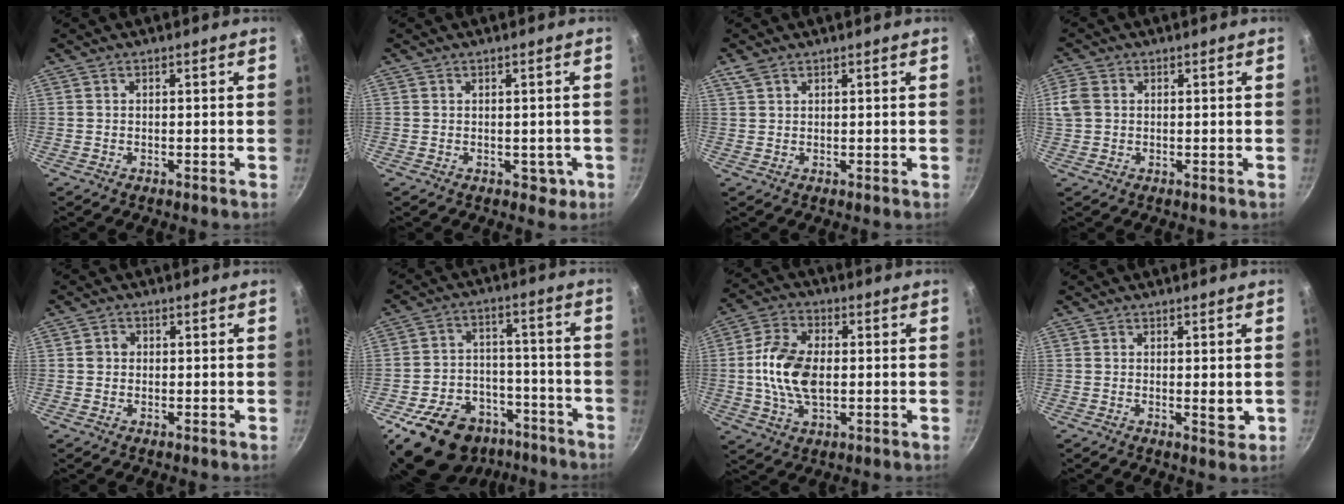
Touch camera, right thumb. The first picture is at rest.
{"total": 2.6, "force": [-0.4, 2.1, 1.4], "torque": [0.000, 0.007, 0.005]}
{"total": 2.1, "force": [1.4, 1.1, 1.1], "torque": [-0.022, 0.000, 0.035]}
{"total": 4.5, "force": [0.6, 3.6, 2.6], "torque": [-0.053, 0.001, 0.011]}
{"total": 1.9, "force": [0.1, 1.8, 0.7], "torque": [-0.003, 0.005, -0.001]}
{"total": 19.2, "force": [-13.1, 12.0, 7.0], "torque": [-0.090, 0.090, -0.190]}
{"total": 11.8, "force": [-0.2, 7.1, 9.4], "torque": [-0.173, 0.014, -0.012]}
{"total": 2.7, "force": [0.1, 1.0, 2.5], "torque": [-0.036, -0.009, 0.003]}